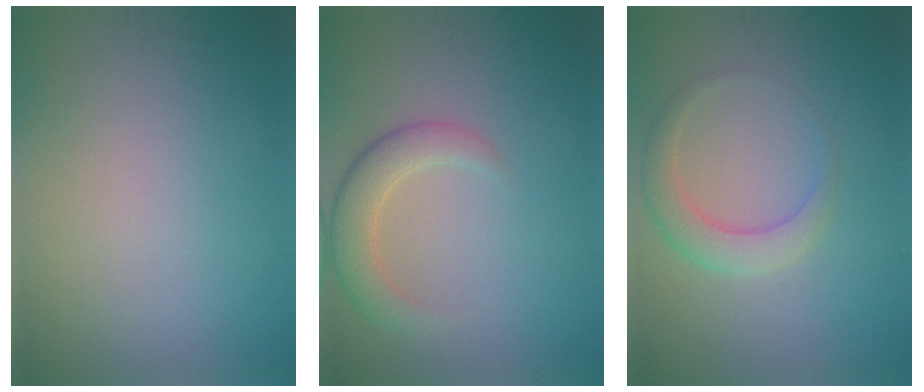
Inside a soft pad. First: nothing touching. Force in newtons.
{"total": 3.5, "press": 3.5, "slide": 0.4}
{"total": 2.9, "press": 2.9, "slide": 0.1}